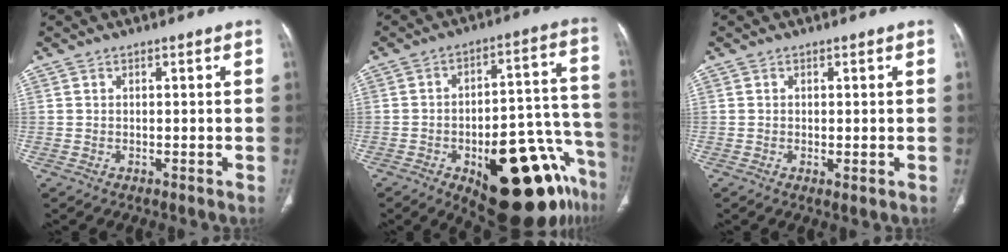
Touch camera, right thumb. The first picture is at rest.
{"total": 26.3, "force": [-13.6, 9.9, 20.2], "torque": [-0.182, 0.085, -0.183]}
{"total": 1.0, "force": [-0.2, 0.3, 0.9], "torque": [-0.019, -0.005, -0.004]}